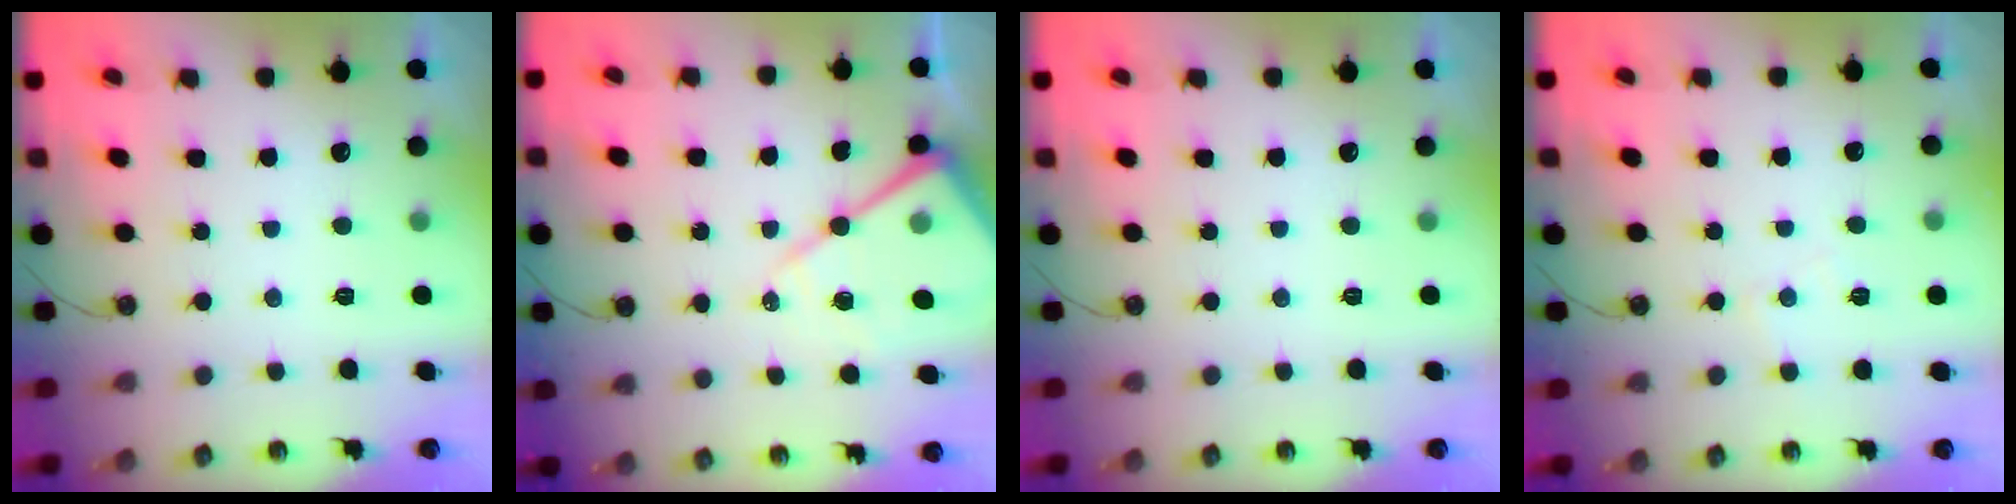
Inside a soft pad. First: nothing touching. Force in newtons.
{"total": 15.5, "press": 15.4, "slide": 1.5}
{"total": 0.0}
{"total": 4.5, "press": 4.4, "slide": 0.6}